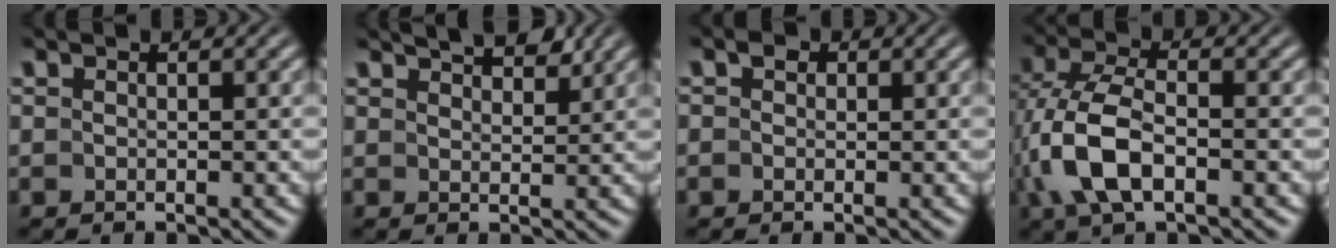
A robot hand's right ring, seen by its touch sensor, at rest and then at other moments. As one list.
[{"total": 4.0, "force": [3.4, 0.9, 1.9], "torque": [-0.014, -0.001, 0.059]}, {"total": 0.9, "force": [0.2, 0.8, 0.4], "torque": [-0.007, -0.003, 0.002]}, {"total": 6.1, "force": [-0.9, 3.4, 5.0], "torque": [-0.133, -0.022, -0.001]}]